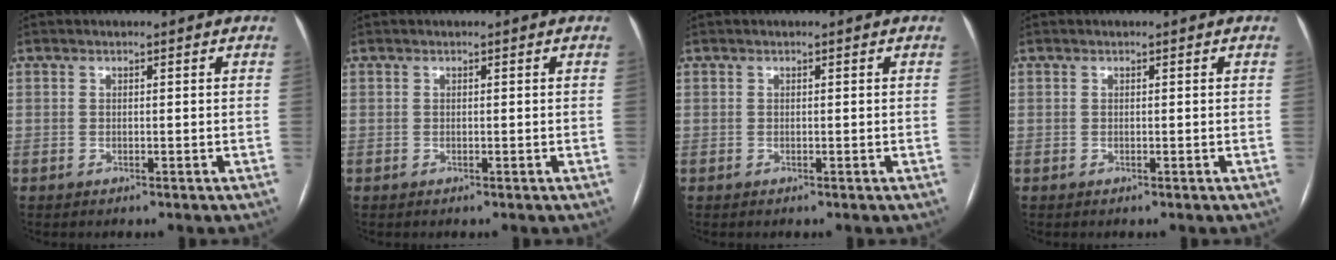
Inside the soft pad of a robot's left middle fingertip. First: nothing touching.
{"total": 0.0}
{"total": 0.0}
{"total": 0.0}